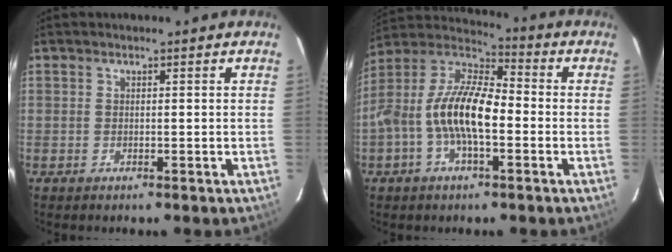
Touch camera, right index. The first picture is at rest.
{"total": 14.1, "force": [-2.7, 5.6, 12.6], "torque": [-0.246, 0.010, -0.060]}